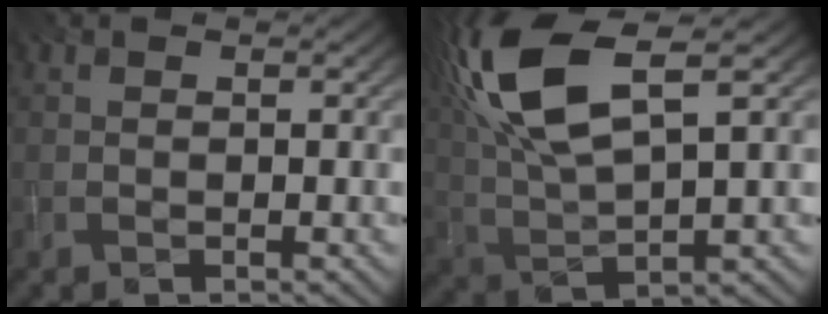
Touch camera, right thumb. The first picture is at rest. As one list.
[{"total": 13.9, "force": [5.9, 4.8, 11.6], "torque": [-0.277, 0.018, 0.117]}]